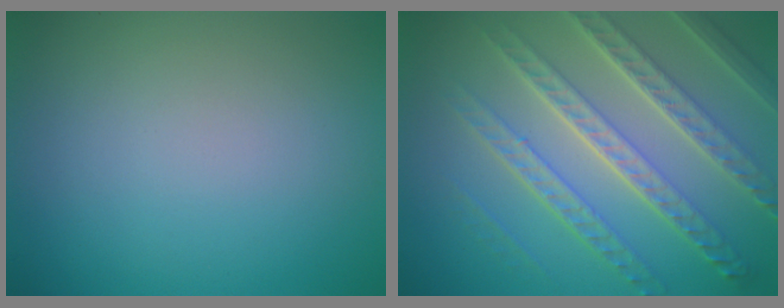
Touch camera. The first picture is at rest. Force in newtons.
{"total": 8.0, "press": 5.7, "slide": 5.7}